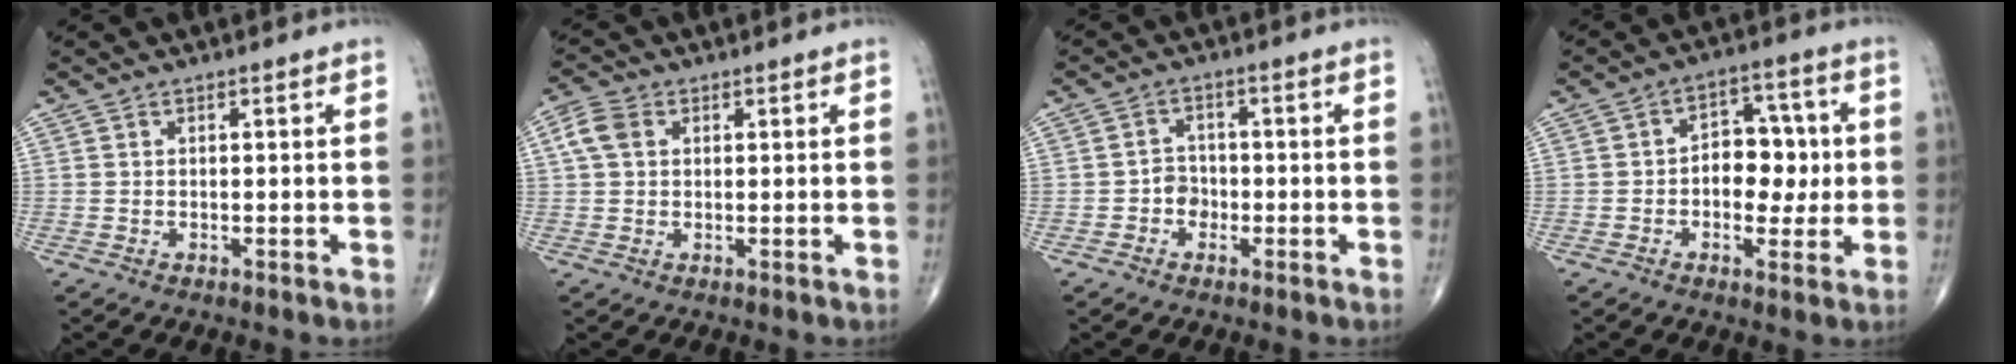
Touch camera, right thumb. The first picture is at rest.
{"total": 4.4, "force": [1.2, 3.3, 2.7], "torque": [-0.059, 0.011, 0.019]}
{"total": 3.1, "force": [-1.1, 2.6, 1.3], "torque": [-0.003, 0.011, -0.025]}
{"total": 9.3, "force": [-0.2, 6.1, 7.0], "torque": [-0.057, 0.021, -0.006]}